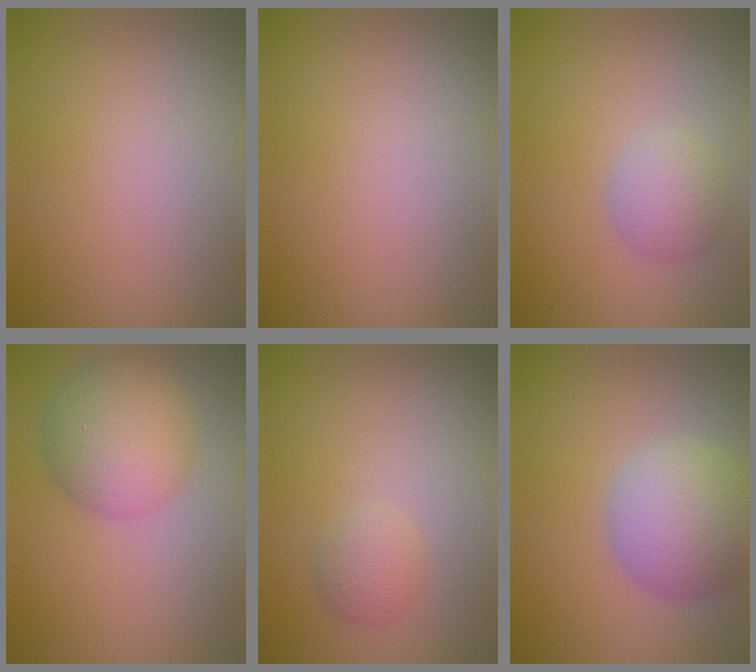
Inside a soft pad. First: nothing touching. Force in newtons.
{"total": 0.0}
{"total": 2.7, "press": 2.7, "slide": 0.2}
{"total": 5.9, "press": 5.8, "slide": 0.2}
{"total": 1.9, "press": 1.9, "slide": 0.1}
{"total": 5.8, "press": 5.7, "slide": 0.4}